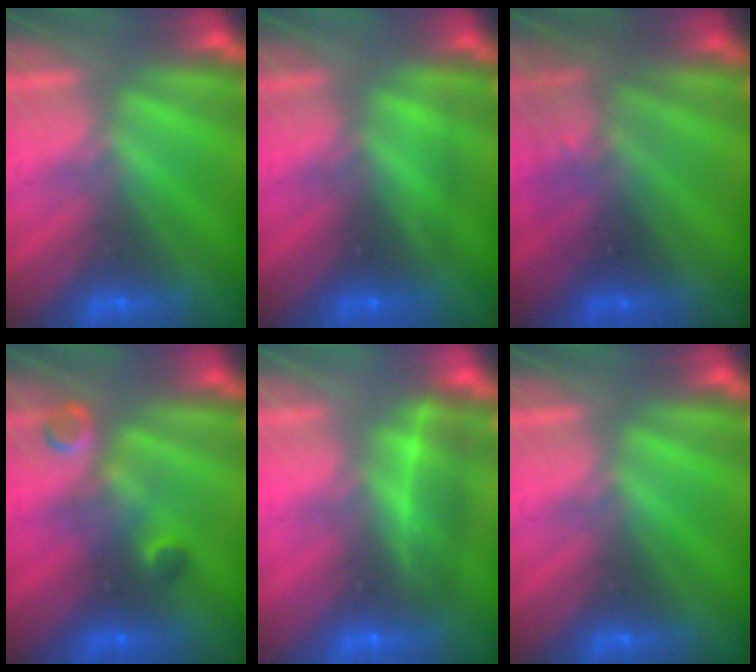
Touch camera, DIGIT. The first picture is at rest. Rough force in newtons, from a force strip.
{"total": 1.9}
{"total": 2.9}
{"total": 3.1}
{"total": 2.1}
{"total": 0.0}